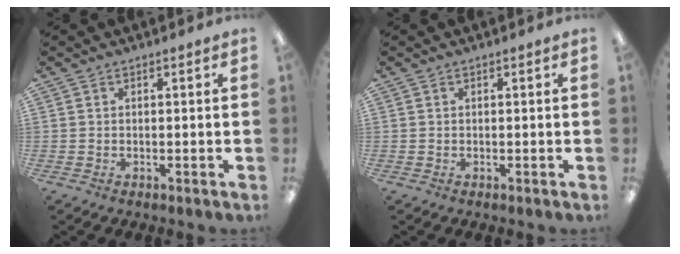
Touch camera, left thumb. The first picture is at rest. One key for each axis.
{"total": 0.0}